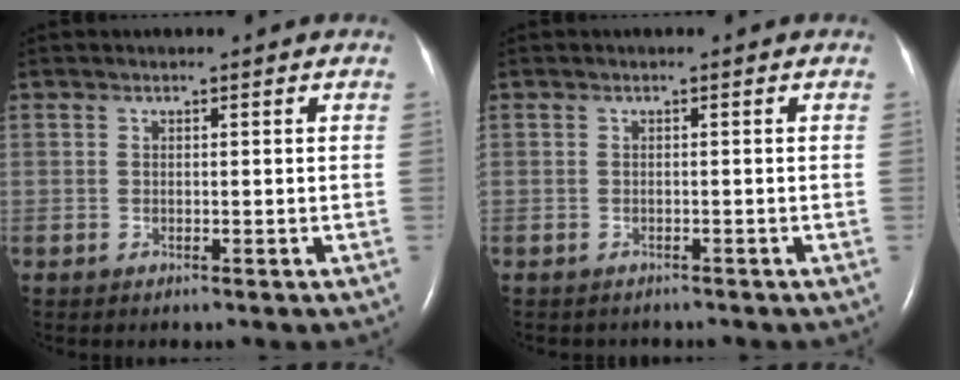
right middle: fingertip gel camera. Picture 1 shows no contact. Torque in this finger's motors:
{"motor_torque": [-0.01, -0.01, -0.07, -0.01]}